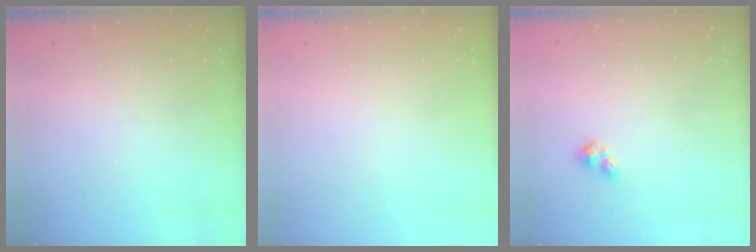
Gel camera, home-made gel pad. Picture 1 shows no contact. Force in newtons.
{"total": 0.0}
{"total": 3.3, "press": 3.3, "slide": 0.4}